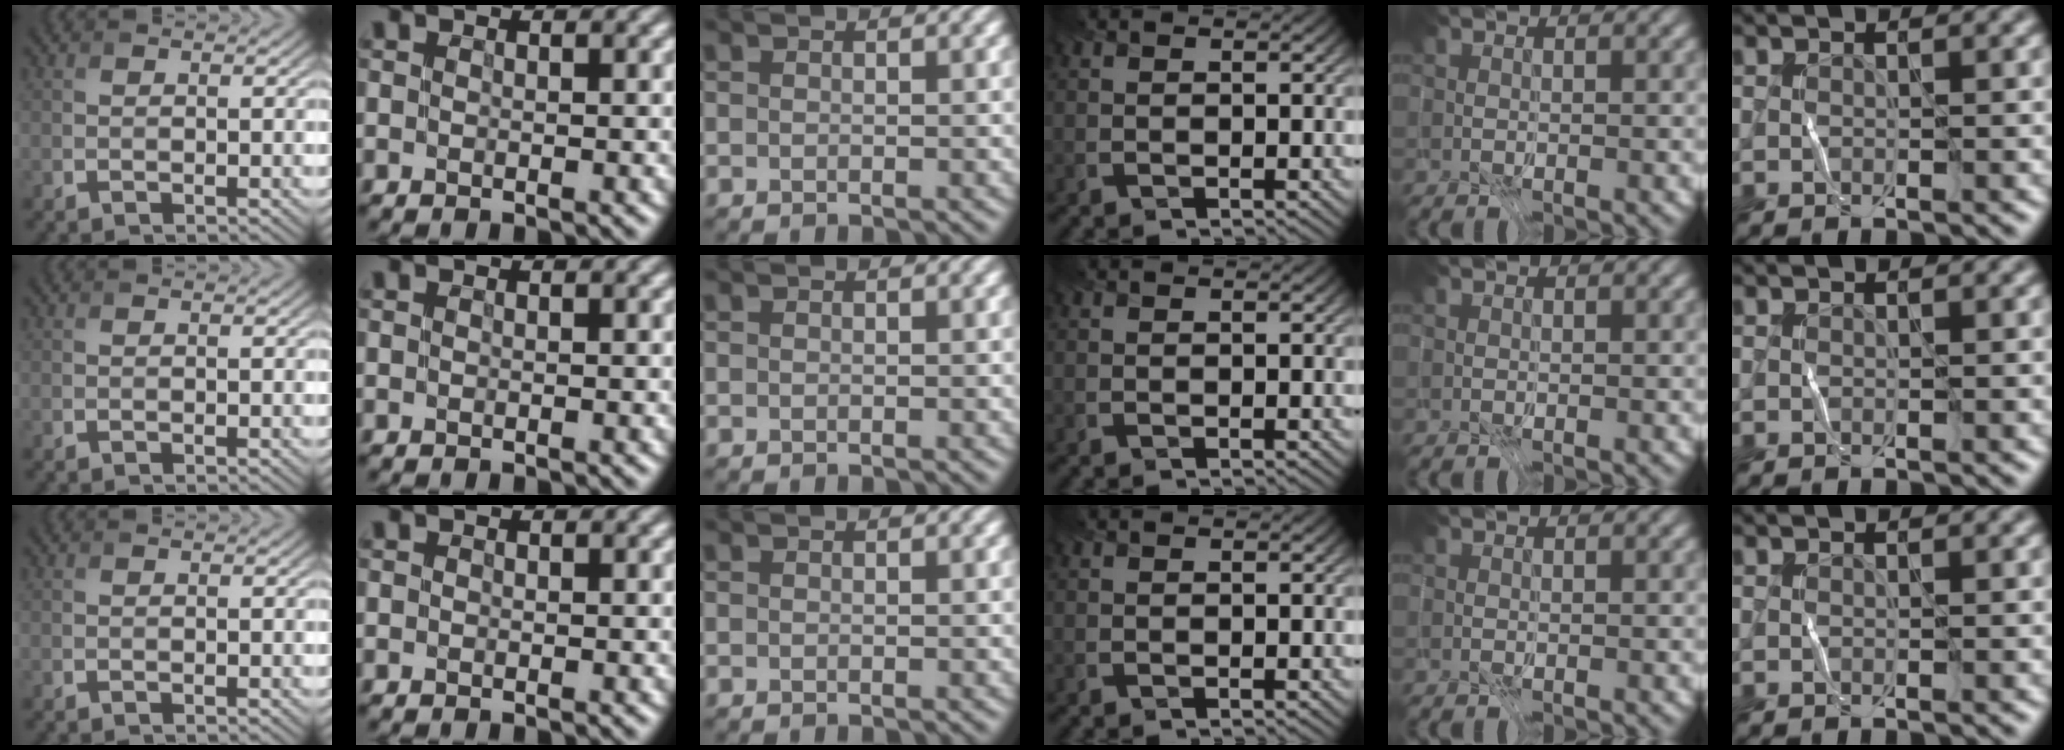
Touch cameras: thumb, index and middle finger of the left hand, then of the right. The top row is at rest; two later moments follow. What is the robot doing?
{"motion": "fold", "object": "coffee filter"}